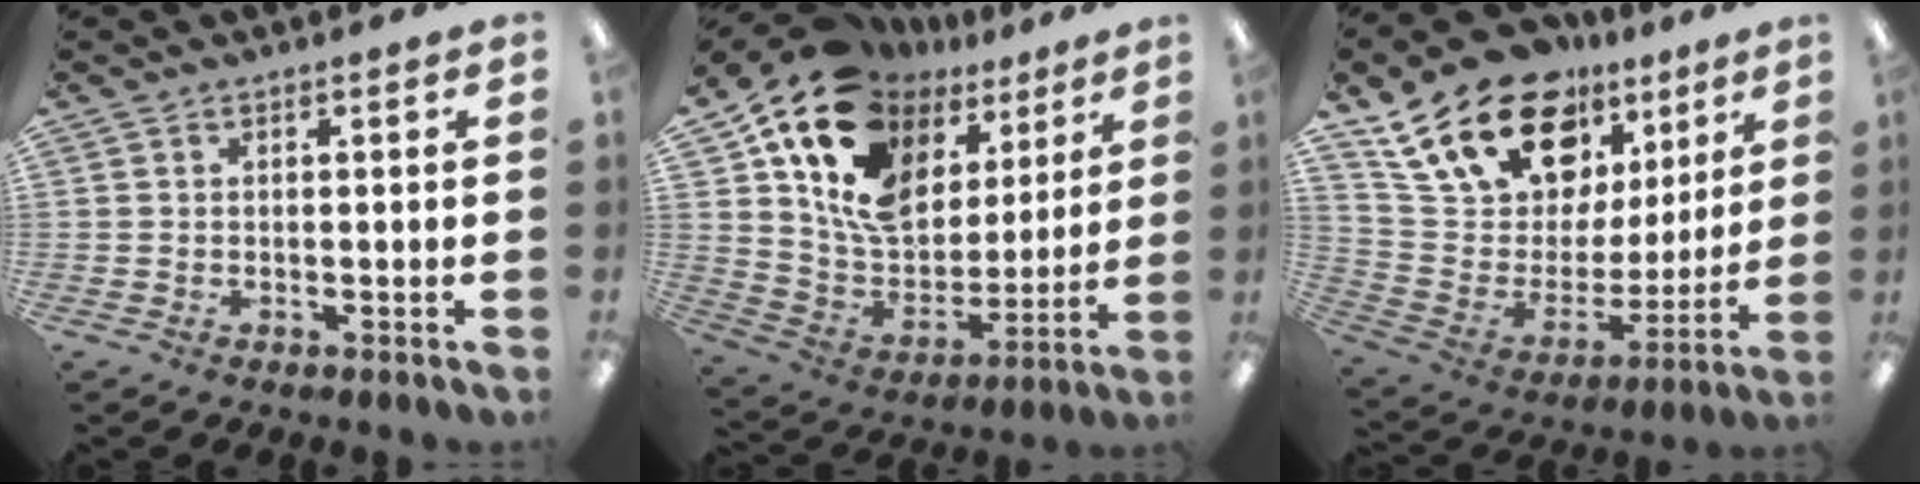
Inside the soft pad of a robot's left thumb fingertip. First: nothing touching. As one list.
[{"total": 20.2, "force": [10.9, 13.5, 10.3], "torque": [-0.209, -0.068, 0.200]}, {"total": 22.2, "force": [14.9, 11.7, 11.5], "torque": [-0.209, -0.090, 0.274]}]